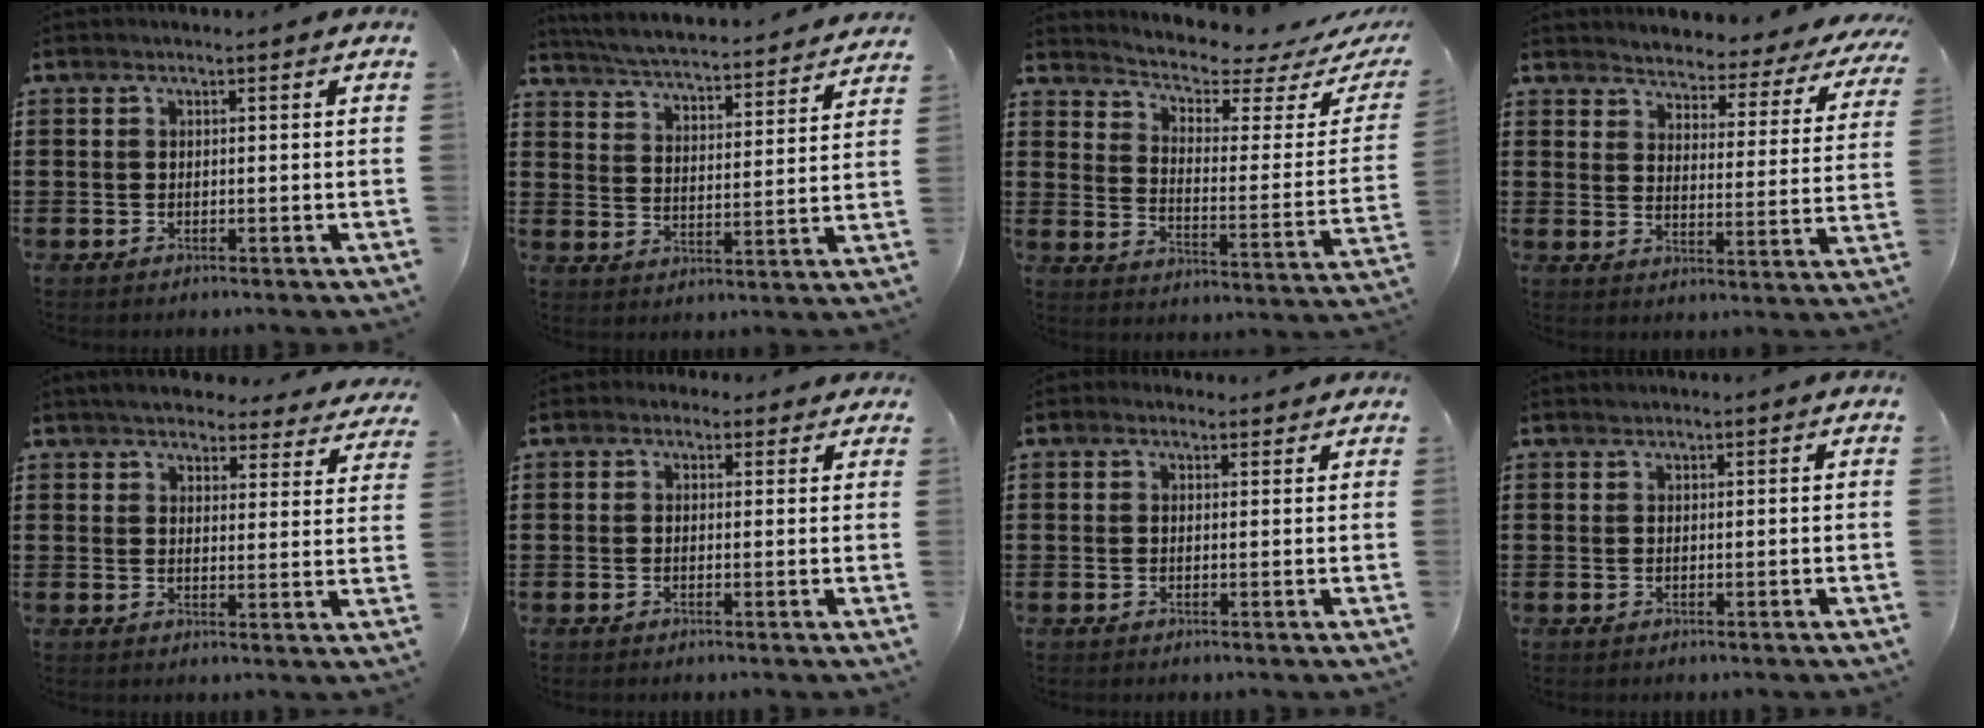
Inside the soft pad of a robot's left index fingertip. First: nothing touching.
{"total": 4.3, "force": [4.2, -0.5, 0.7], "torque": [-0.038, -0.037, 0.066]}
{"total": 4.0, "force": [3.3, 0.7, 2.0], "torque": [-0.053, -0.031, 0.045]}
{"total": 3.2, "force": [3.2, 0.3, -0.1], "torque": [-0.016, -0.036, 0.046]}
{"total": 4.1, "force": [4.0, 0.6, 0.8], "torque": [-0.034, -0.018, 0.071]}
{"total": 1.6, "force": [1.0, 1.2, 0.3], "torque": [-0.004, 0.006, 0.017]}
{"total": 1.5, "force": [1.3, 0.7, 0.2], "torque": [-0.007, 0.006, 0.024]}
{"total": 0.7, "force": [0.6, 0.3, 0.0], "torque": [-0.003, 0.001, 0.013]}